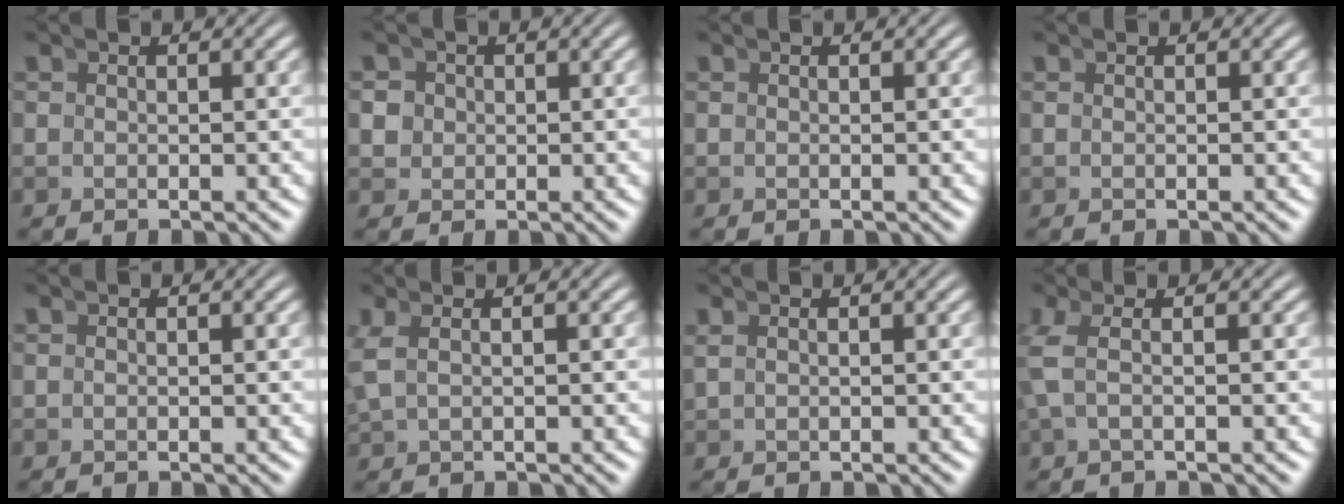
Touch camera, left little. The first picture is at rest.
{"total": 2.4, "force": [0.0, 2.3, 0.8], "torque": [-0.018, -0.004, 0.003]}
{"total": 0.0}
{"total": 0.0}
{"total": 0.0}
{"total": 1.8, "force": [0.6, 0.8, 1.5], "torque": [-0.036, 0.012, 0.013]}
{"total": 0.5, "force": [0.3, -0.3, 0.3], "torque": [-0.005, 0.009, 0.008]}
{"total": 2.2, "force": [0.2, 0.4, 2.1], "torque": [-0.048, 0.013, 0.002]}